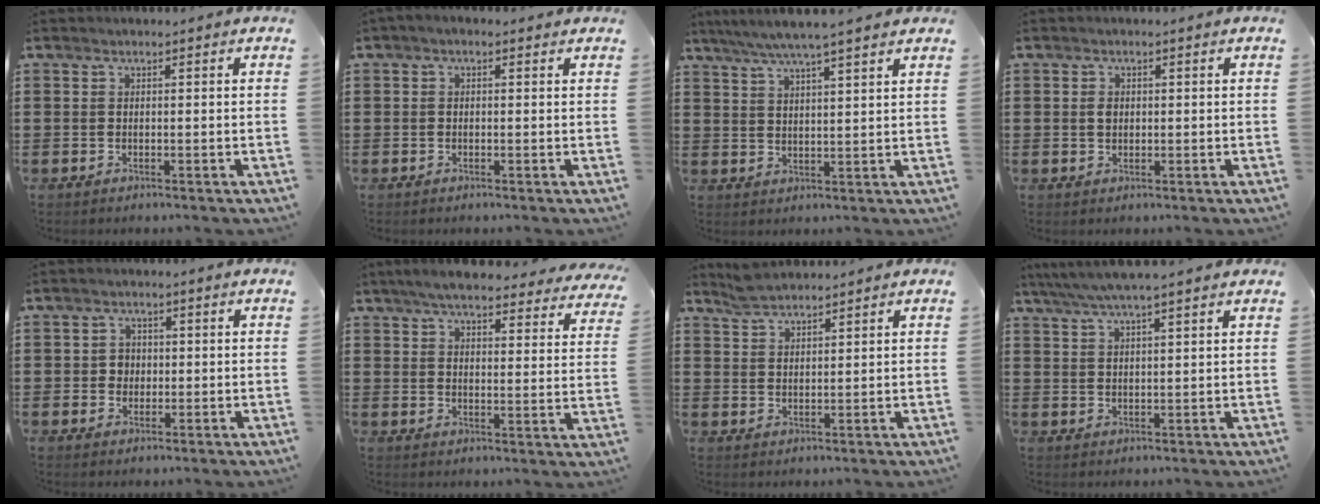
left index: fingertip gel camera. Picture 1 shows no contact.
{"total": 0.8, "force": [-0.3, 0.4, 0.6], "torque": [-0.011, 0.001, -0.006]}
{"total": 5.2, "force": [4.3, -0.1, 2.9], "torque": [-0.068, -0.015, 0.073]}
{"total": 1.5, "force": [0.3, 1.0, 1.1], "torque": [-0.025, 0.006, 0.004]}
{"total": 2.4, "force": [0.1, 2.2, 0.9], "torque": [-0.026, 0.008, -0.002]}
{"total": 5.8, "force": [5.2, 0.7, 2.4], "torque": [-0.066, -0.019, 0.092]}
{"total": 3.4, "force": [3.2, 0.7, 0.8], "torque": [-0.025, -0.002, 0.062]}
{"total": 4.6, "force": [3.8, -0.1, 2.6], "torque": [-0.059, -0.009, 0.067]}